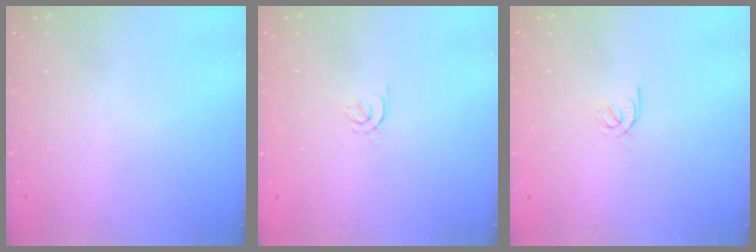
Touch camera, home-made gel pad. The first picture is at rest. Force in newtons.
{"total": 1.5, "press": 1.4, "slide": 0.6}
{"total": 2.1, "press": 2.1, "slide": 0.2}